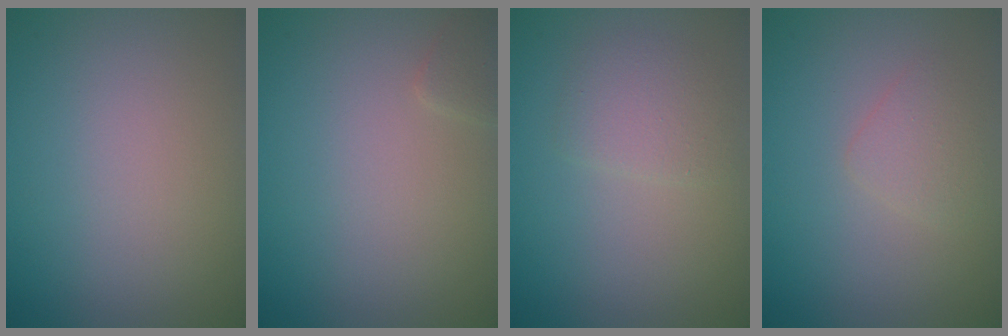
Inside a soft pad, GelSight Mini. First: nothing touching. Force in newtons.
{"total": 0.8, "press": 0.8, "slide": 0.0}
{"total": 2.2, "press": 2.2, "slide": 0.1}
{"total": 1.6, "press": 1.6, "slide": 0.1}